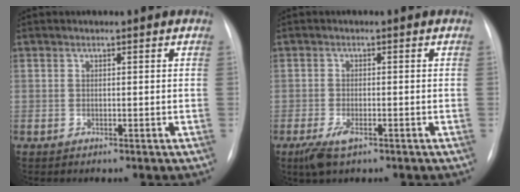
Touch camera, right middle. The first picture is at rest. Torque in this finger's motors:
{"motor_torque": [0.57, -0.42, 0.23, 0.07]}